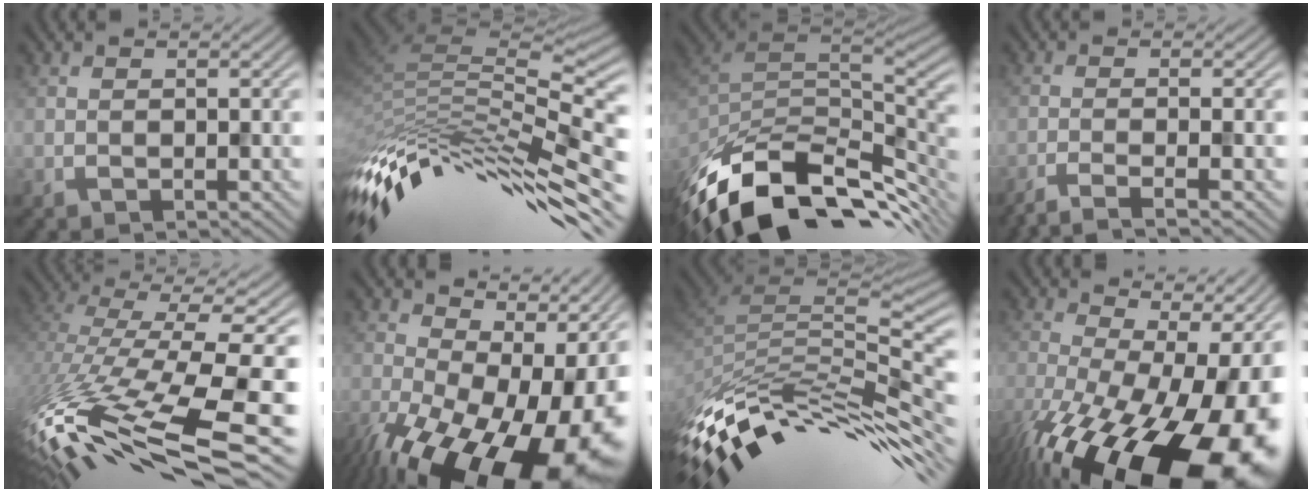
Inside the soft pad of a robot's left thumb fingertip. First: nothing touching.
{"total": 14.0, "force": [-6.7, 5.4, 11.1], "torque": [-0.245, -0.005, -0.117]}
{"total": 14.3, "force": [-9.2, 7.0, 8.5], "torque": [-0.202, -0.030, -0.154]}
{"total": 4.4, "force": [-3.1, 0.9, 3.0], "torque": [-0.029, 0.002, -0.063]}
{"total": 15.4, "force": [-7.5, 4.6, 12.7], "torque": [-0.265, -0.032, -0.096]}
{"total": 18.4, "force": [-5.3, 11.0, 13.8], "torque": [-0.190, -0.062, -0.043]}
{"total": 13.2, "force": [-8.4, 4.9, 8.8], "torque": [-0.192, 0.000, -0.145]}
{"total": 20.3, "force": [-7.6, 10.3, 15.7], "torque": [-0.253, -0.068, -0.088]}